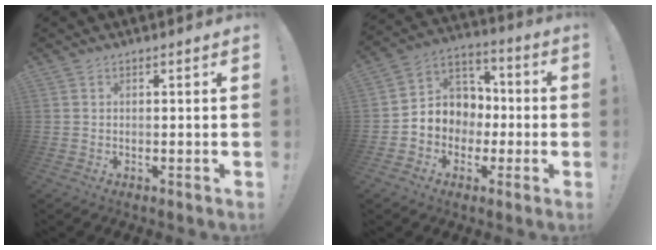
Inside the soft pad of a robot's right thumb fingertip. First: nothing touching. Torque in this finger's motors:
{"motor_torque": [0.34, 0.36, 0.28, -0.23, 0.00]}